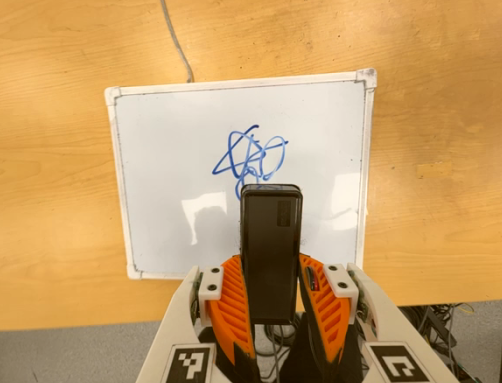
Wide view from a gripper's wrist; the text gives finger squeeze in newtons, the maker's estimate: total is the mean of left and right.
{"total": 5.9, "left": 3.8, "right": 7.9}